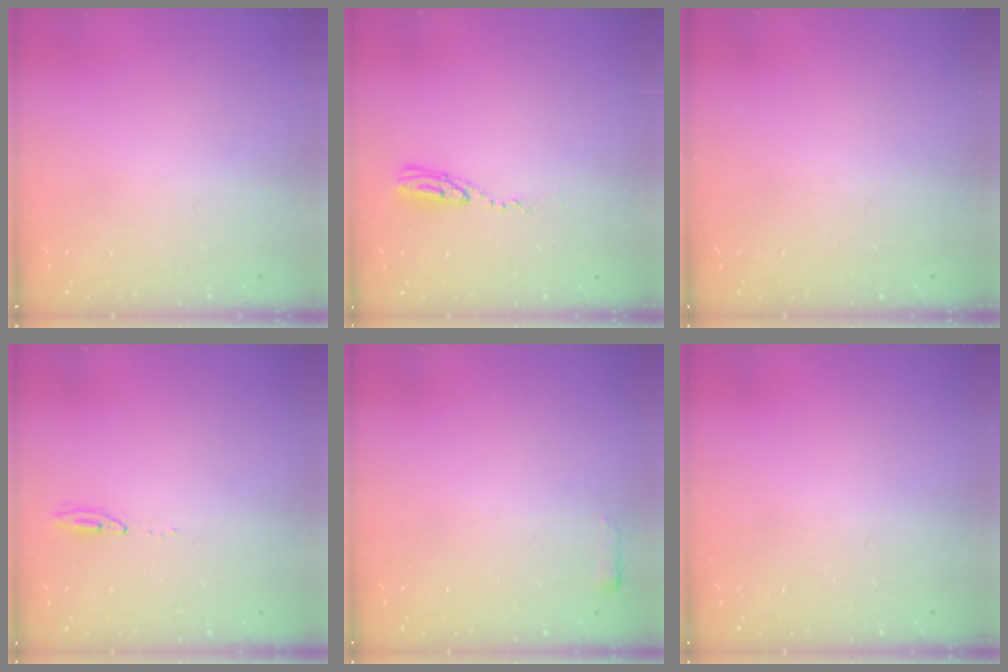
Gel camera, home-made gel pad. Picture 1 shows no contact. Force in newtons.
{"total": 5.1, "press": 5.1, "slide": 0.3}
{"total": 0.0}
{"total": 11.2, "press": 5.8, "slide": 9.6}
{"total": 2.4, "press": 2.4, "slide": 0.4}
{"total": 0.0}